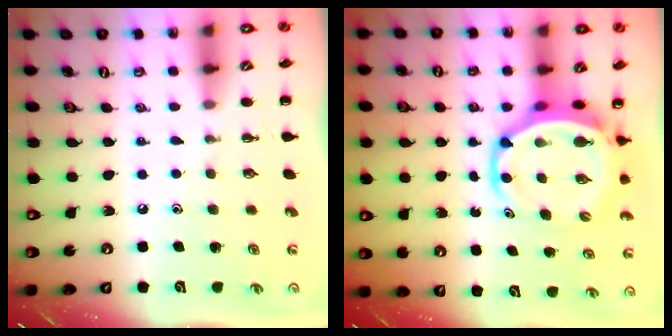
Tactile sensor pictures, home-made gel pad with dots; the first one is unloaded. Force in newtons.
{"total": 7.1, "press": 6.7, "slide": 2.1}